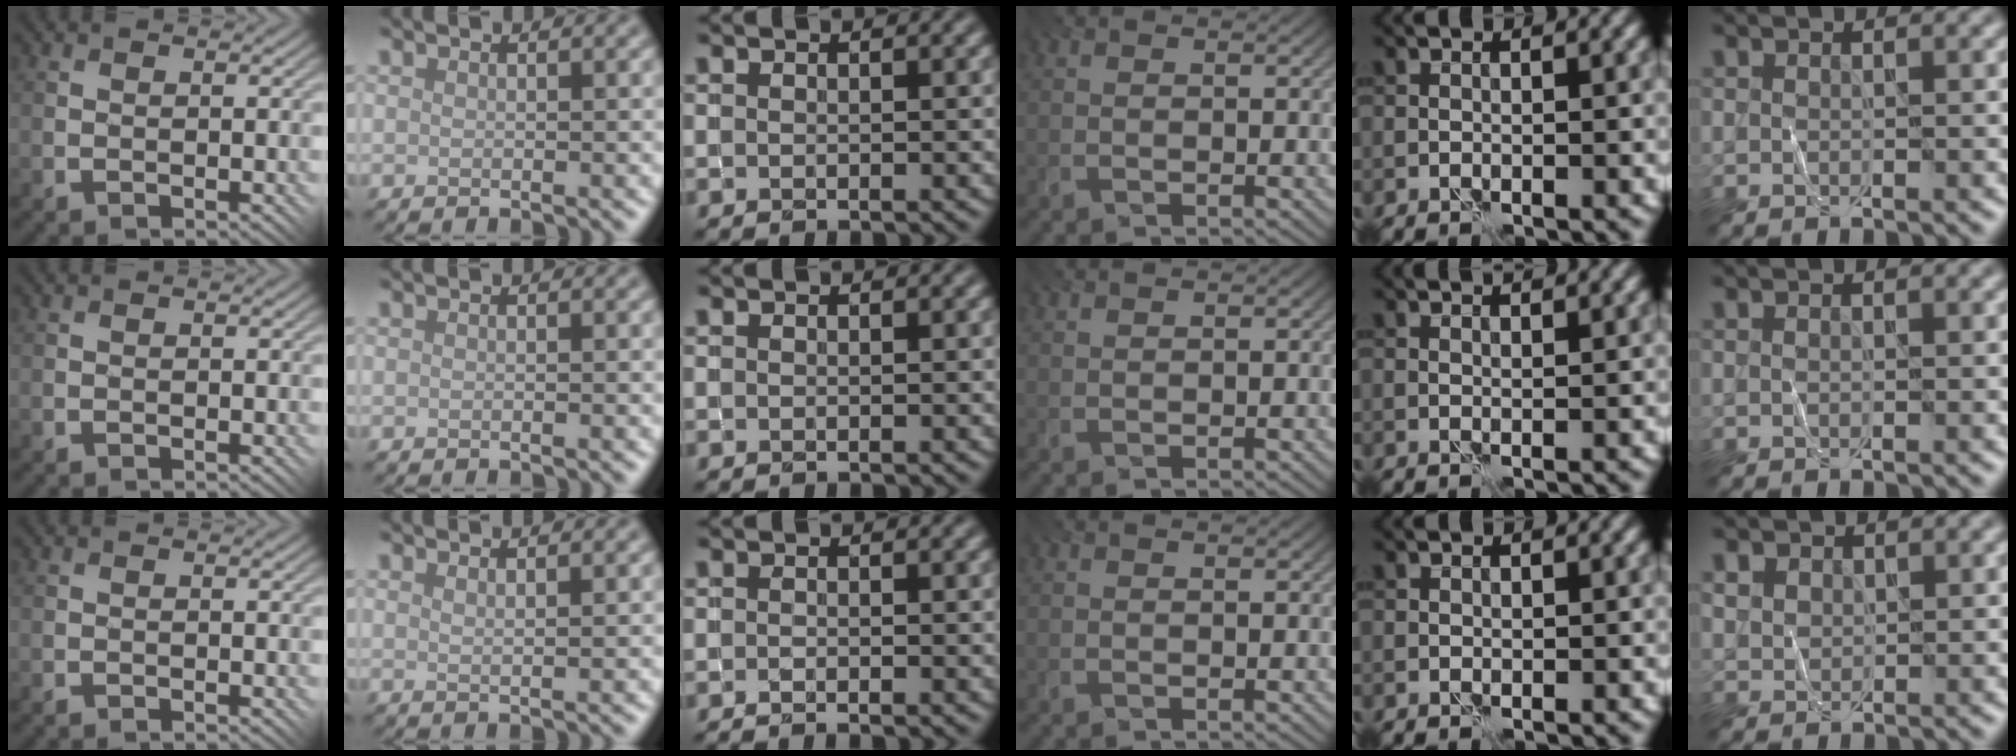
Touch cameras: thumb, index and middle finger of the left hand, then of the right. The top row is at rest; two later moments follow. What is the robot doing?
{"motion": "fold", "object": "shorts"}